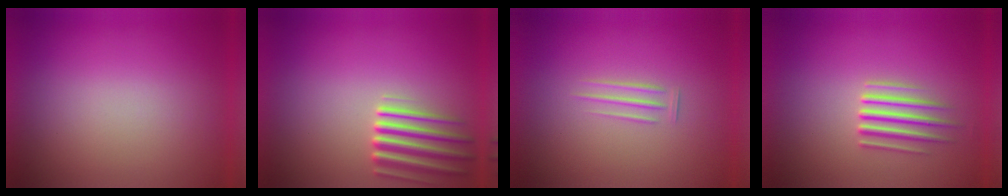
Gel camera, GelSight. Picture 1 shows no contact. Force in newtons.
{"total": 4.2}
{"total": 1.9}
{"total": 2.9}